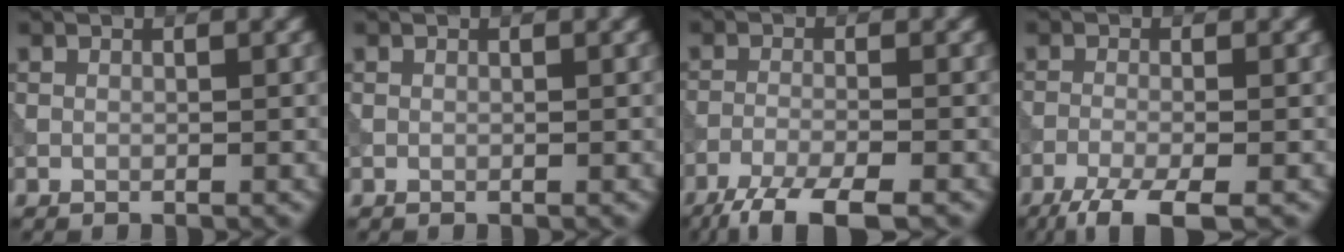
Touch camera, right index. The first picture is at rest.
{"total": 0.0}
{"total": 5.8, "force": [-4.4, 1.1, 3.6], "torque": [-0.062, -0.009, -0.091]}
{"total": 4.7, "force": [-3.1, 1.0, 3.3], "torque": [-0.056, -0.006, -0.069]}